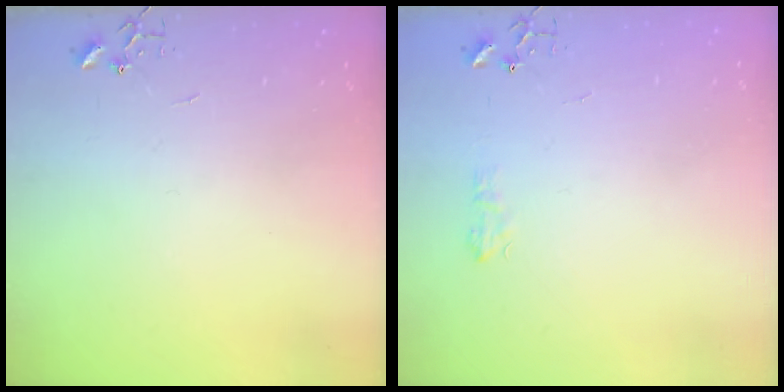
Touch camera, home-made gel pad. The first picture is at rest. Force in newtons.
{"total": 5.9, "press": 5.8, "slide": 0.8}